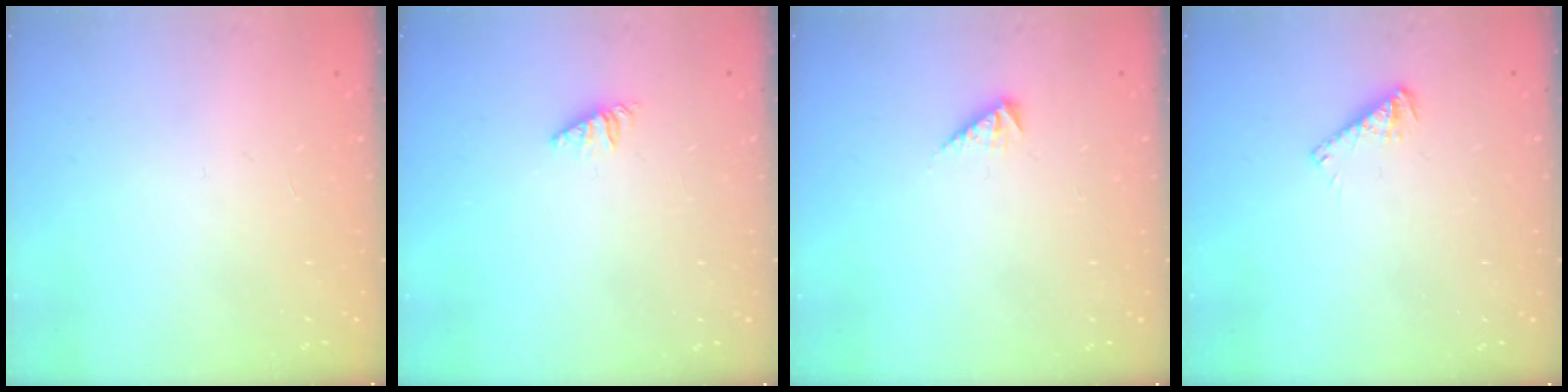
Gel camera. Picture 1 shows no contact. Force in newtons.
{"total": 1.3, "press": 1.3, "slide": 0.3}
{"total": 2.9, "press": 2.9, "slide": 0.5}
{"total": 4.2, "press": 4.2, "slide": 0.3}